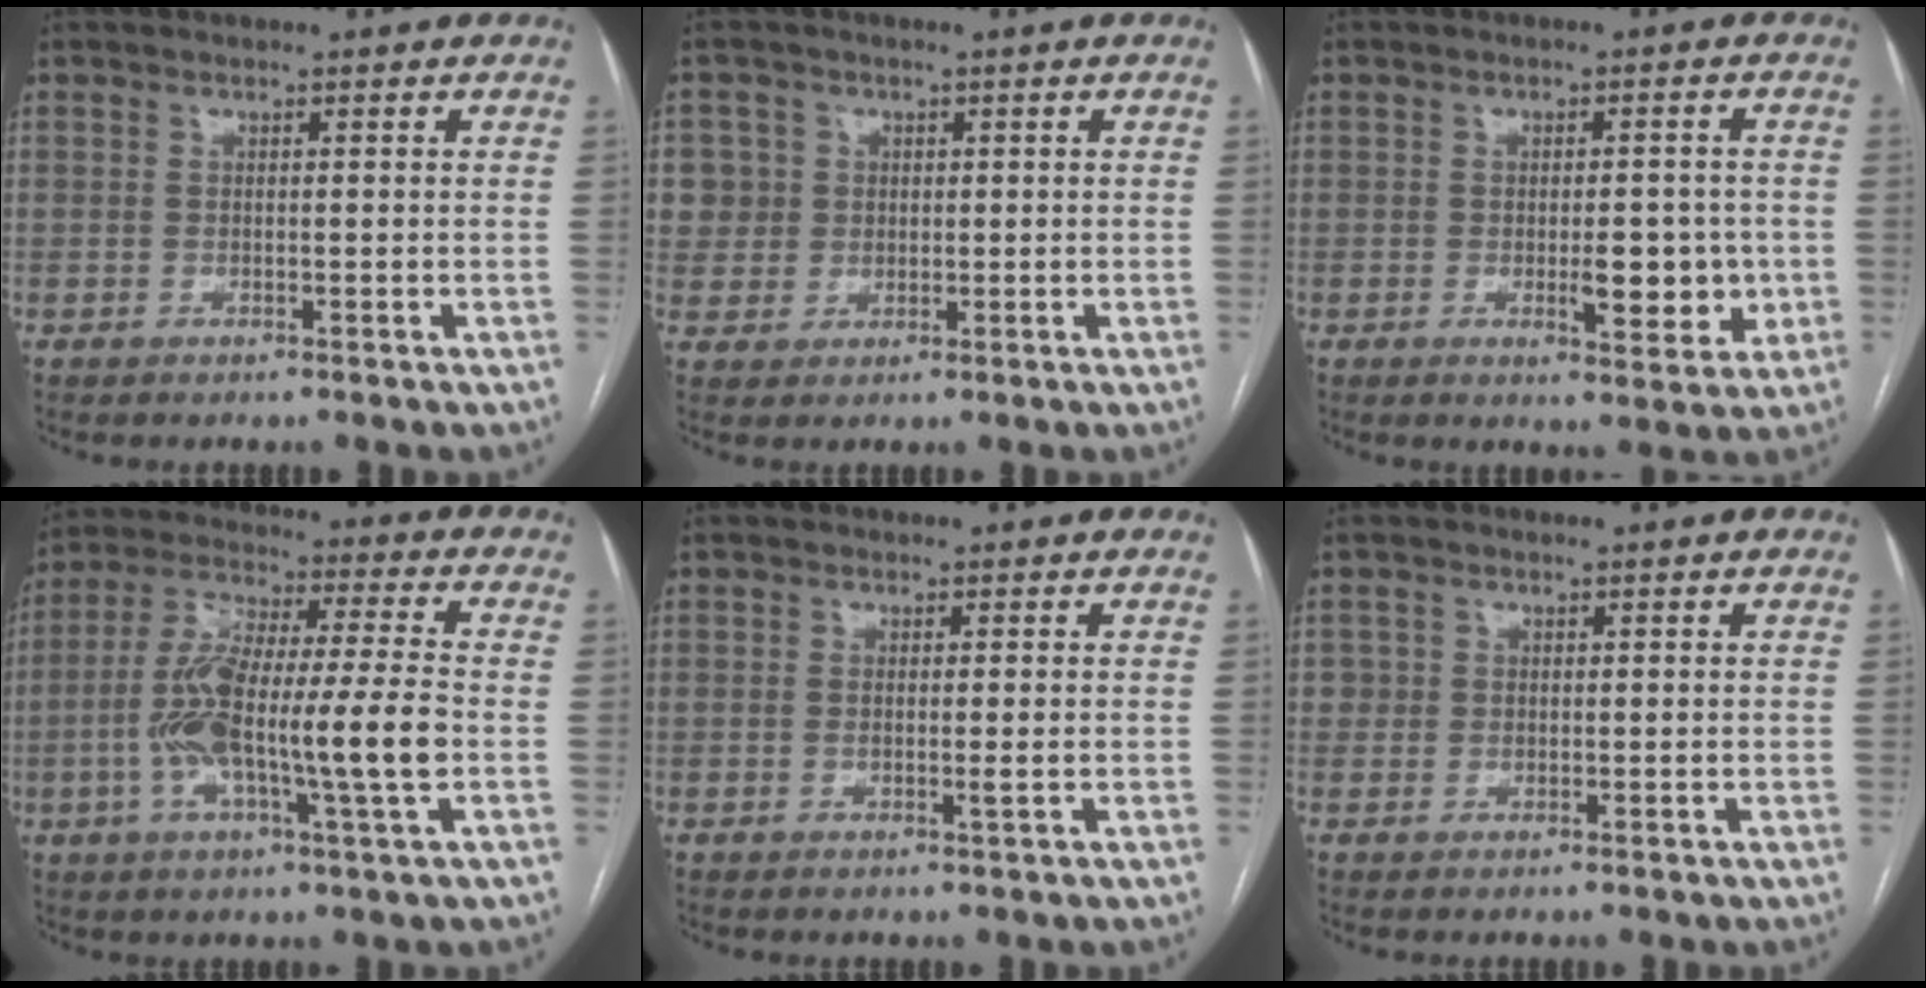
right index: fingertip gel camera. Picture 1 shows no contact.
{"total": 5.8, "force": [1.3, 5.7, 0.2], "torque": [0.004, 0.016, 0.029]}
{"total": 6.5, "force": [-1.2, 2.5, 5.8], "torque": [-0.075, -0.004, -0.010]}
{"total": 15.6, "force": [-3.0, 1.1, 15.2], "torque": [-0.294, 0.008, -0.057]}
{"total": 1.3, "force": [-0.2, -0.2, 1.3], "torque": [-0.025, -0.005, -0.004]}
{"total": 1.5, "force": [0.2, 1.5, 0.1], "torque": [0.010, 0.004, -0.001]}